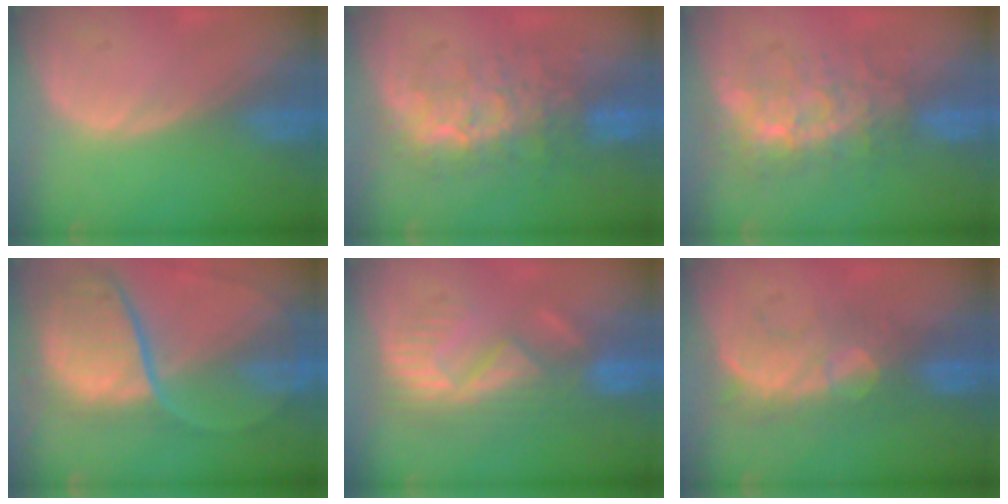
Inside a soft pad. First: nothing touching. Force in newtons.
{"total": 8.5, "press": 8.0, "slide": 2.9}
{"total": 8.5, "press": 7.5, "slide": 4.1}
{"total": 11.6, "press": 9.6, "slide": 6.5}
{"total": 8.8, "press": 8.2, "slide": 3.3}
{"total": 8.3, "press": 7.7, "slide": 3.1}